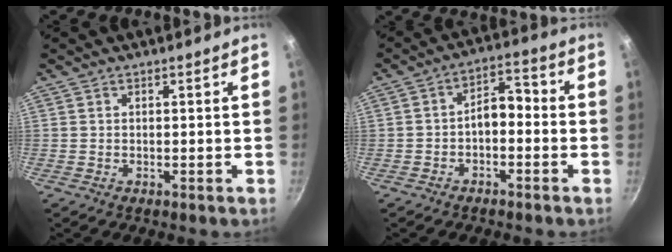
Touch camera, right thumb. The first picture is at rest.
{"total": 5.7, "force": [-1.8, 3.3, 4.4], "torque": [-0.048, 0.040, -0.032]}